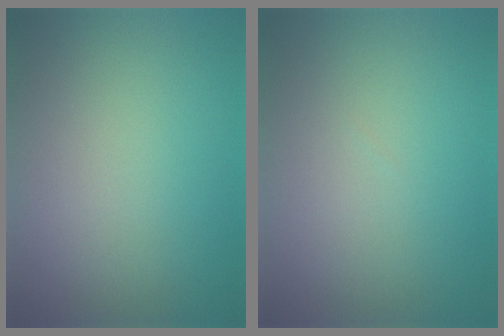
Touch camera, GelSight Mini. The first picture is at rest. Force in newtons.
{"total": 0.0}